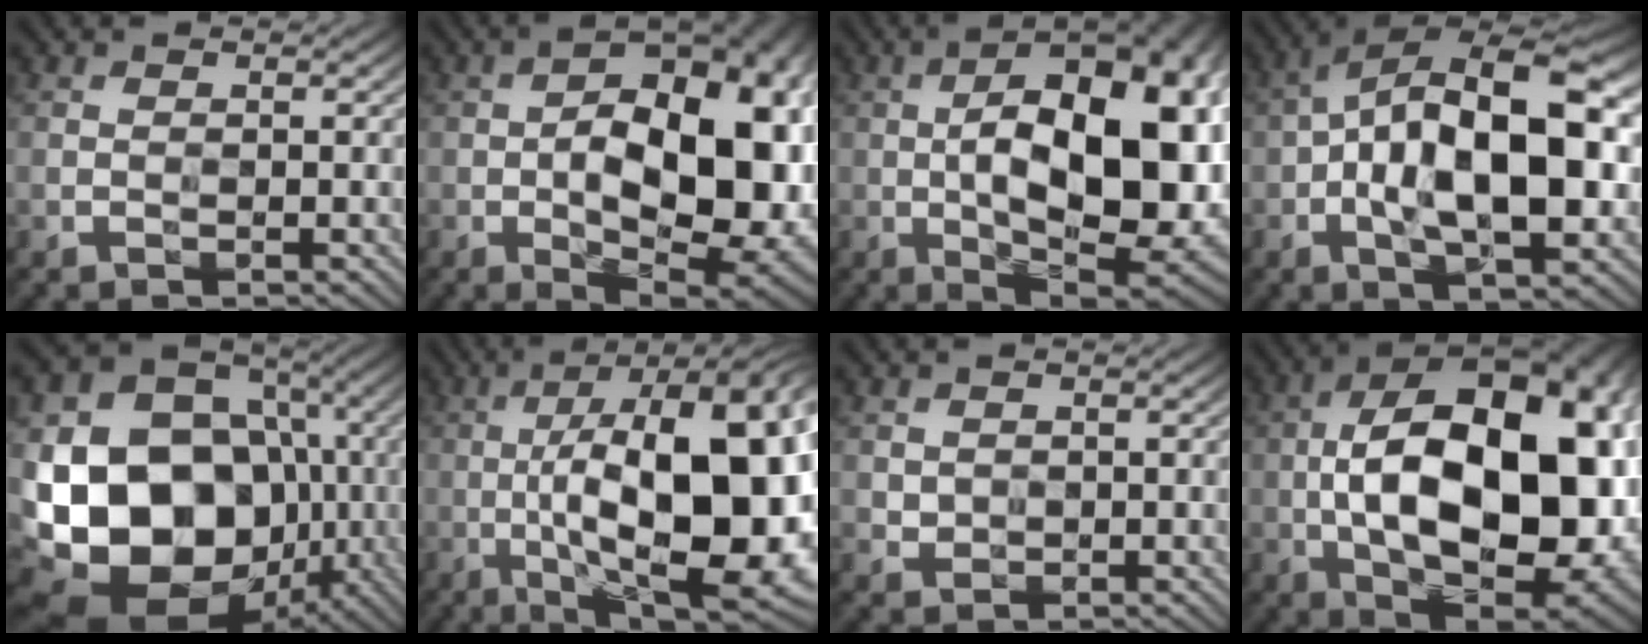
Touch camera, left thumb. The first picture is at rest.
{"total": 18.8, "force": [-1.6, 9.4, 16.2], "torque": [-0.220, 0.002, -0.026]}
{"total": 21.1, "force": [0.1, 9.6, 18.8], "torque": [-0.256, 0.019, -0.015]}
{"total": 16.7, "force": [-1.0, 8.0, 14.6], "torque": [-0.232, 0.023, -0.030]}
{"total": 21.3, "force": [-3.6, 17.2, 12.1], "torque": [-0.276, -0.035, -0.046]}
{"total": 21.3, "force": [-2.6, 7.5, 19.7], "torque": [-0.305, 0.015, -0.048]}
{"total": 1.4, "force": [0.5, 1.2, 0.4], "torque": [-0.014, -0.004, 0.014]}
{"total": 22.7, "force": [-0.8, 11.7, 19.5], "torque": [-0.313, -0.003, -0.024]}